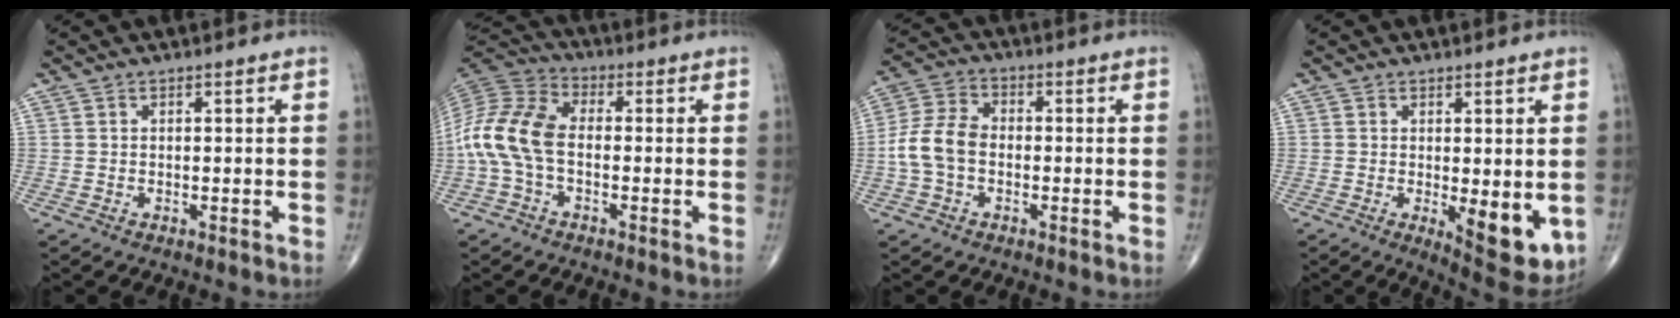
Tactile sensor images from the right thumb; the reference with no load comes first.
{"total": 12.0, "force": [-1.6, 7.2, 9.5], "torque": [-0.203, 0.033, -0.041]}
{"total": 8.4, "force": [-1.4, 5.8, 5.9], "torque": [-0.120, 0.027, -0.038]}
{"total": 9.5, "force": [-1.4, 3.6, 8.6], "torque": [-0.103, -0.025, -0.010]}